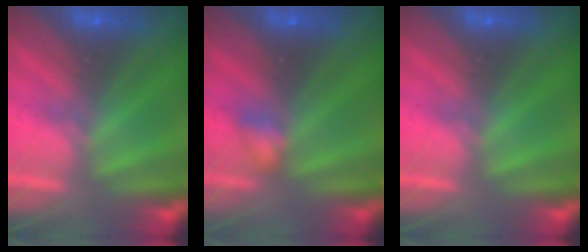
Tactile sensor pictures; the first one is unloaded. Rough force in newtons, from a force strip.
{"total": 2.1}
{"total": 0.0}